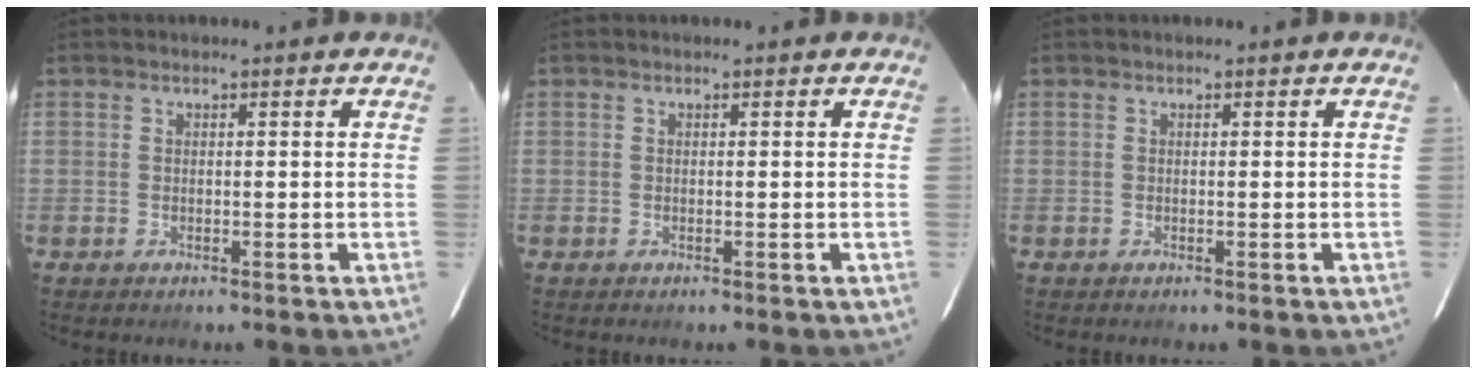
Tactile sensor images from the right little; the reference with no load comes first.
{"total": 0.0}
{"total": 0.0}